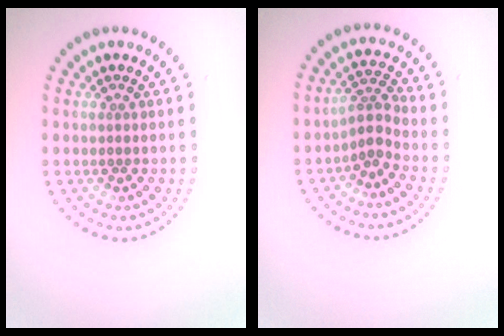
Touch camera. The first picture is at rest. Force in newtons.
{"total": 2.3, "press": 1.6, "slide": 1.7}